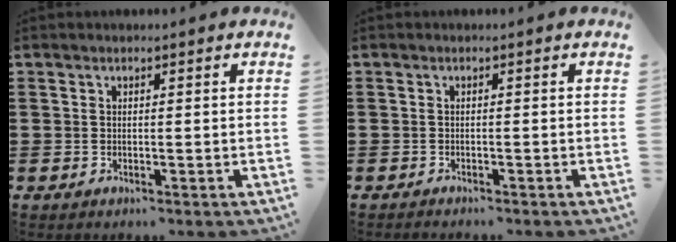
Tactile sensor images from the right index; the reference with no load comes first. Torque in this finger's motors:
{"motor_torque": [-1.14, 1.00, -0.53, -0.15]}